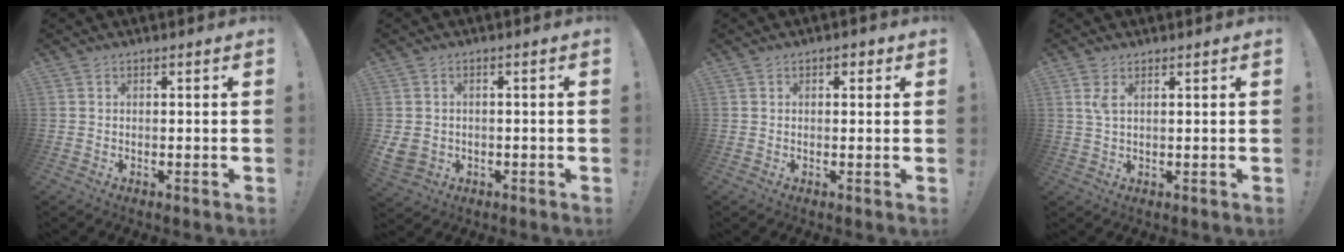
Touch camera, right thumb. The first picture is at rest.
{"total": 4.1, "force": [-0.4, 3.7, 1.7], "torque": [-0.041, -0.005, -0.006]}
{"total": 1.3, "force": [0.3, 1.0, 0.8], "torque": [-0.007, 0.002, 0.001]}
{"total": 3.0, "force": [1.4, 1.3, 2.4], "torque": [-0.047, 0.001, 0.023]}